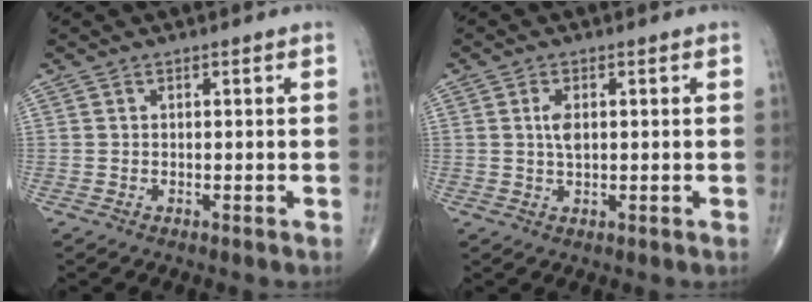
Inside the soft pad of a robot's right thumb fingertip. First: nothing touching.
{"total": 2.8, "force": [0.6, 1.3, 2.4], "torque": [-0.045, -0.003, 0.010]}